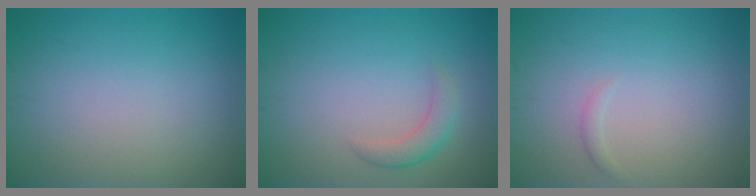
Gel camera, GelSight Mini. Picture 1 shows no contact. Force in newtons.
{"total": 2.0, "press": 2.0, "slide": 0.1}
{"total": 0.5, "press": 0.5, "slide": 0.0}